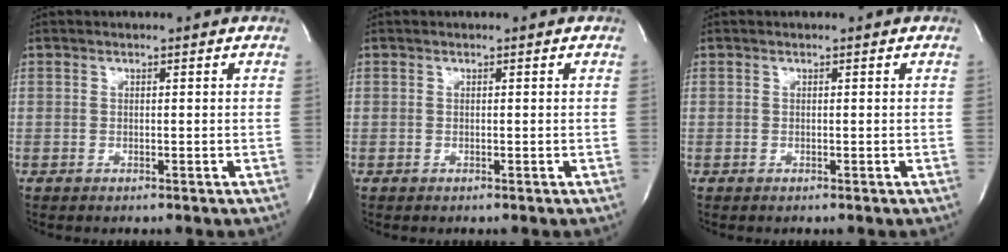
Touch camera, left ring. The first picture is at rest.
{"total": 0.0}
{"total": 0.0}